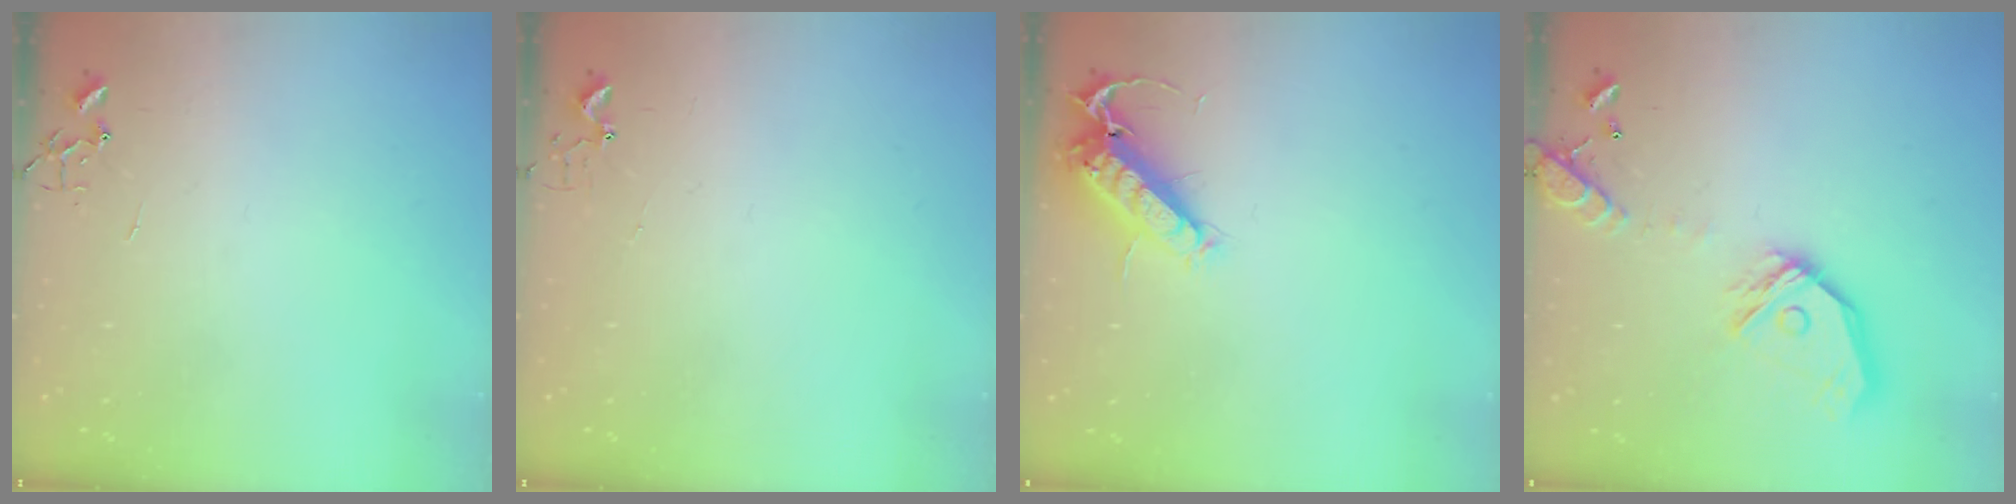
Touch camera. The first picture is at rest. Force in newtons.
{"total": 2.9, "press": 2.9, "slide": 0.3}
{"total": 13.1, "press": 13.0, "slide": 2.0}
{"total": 17.0, "press": 16.8, "slide": 2.7}